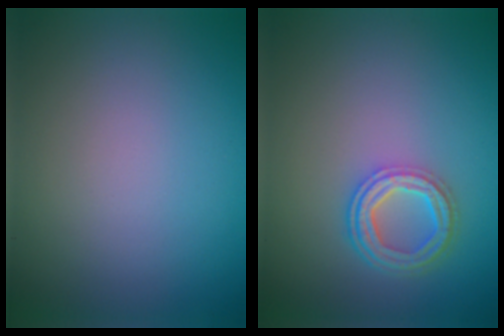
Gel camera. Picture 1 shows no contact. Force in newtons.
{"total": 4.2, "press": 3.3, "slide": 2.6}